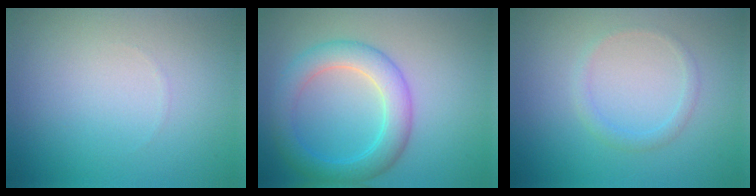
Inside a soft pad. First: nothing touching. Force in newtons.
{"total": 4.6, "press": 4.6, "slide": 0.2}
{"total": 1.2, "press": 1.2, "slide": 0.0}